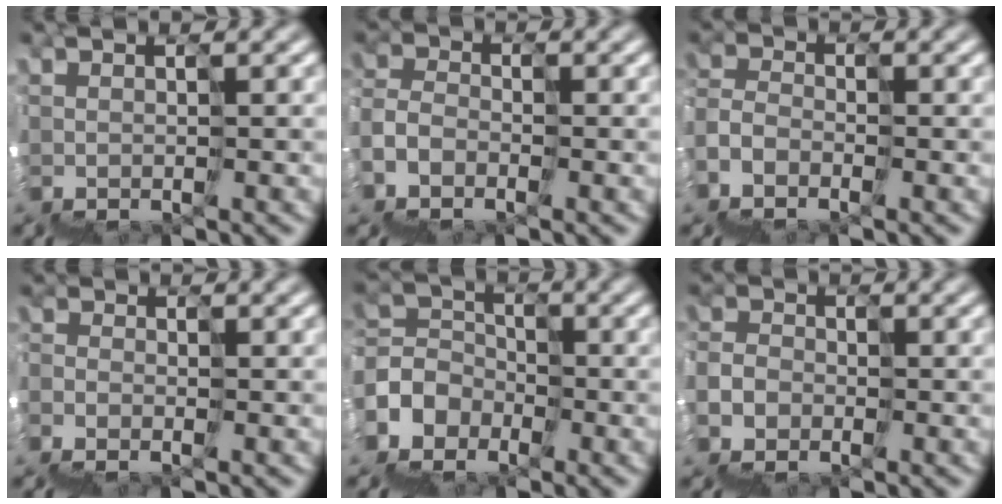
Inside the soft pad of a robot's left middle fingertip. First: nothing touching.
{"total": 3.8, "force": [-3.2, 0.4, -1.9], "torque": [0.035, 0.001, -0.065]}
{"total": 4.1, "force": [-3.6, 0.3, -2.0], "torque": [0.036, 0.000, -0.069]}
{"total": 3.4, "force": [-3.1, 1.3, 0.3], "torque": [0.003, -0.010, -0.052]}
{"total": 5.8, "force": [-4.4, 3.2, -1.8], "torque": [0.038, 0.012, -0.093]}
{"total": 5.2, "force": [-4.1, 3.0, -1.2], "torque": [0.031, -0.011, -0.061]}